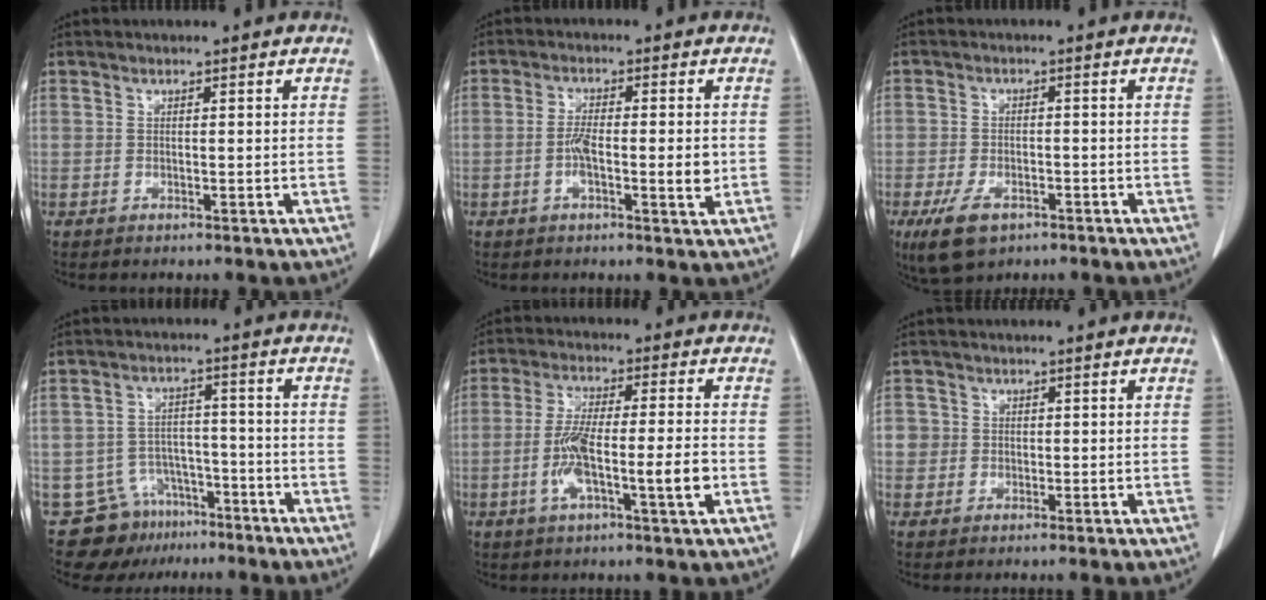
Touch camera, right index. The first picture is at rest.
{"total": 5.8, "force": [-0.9, 1.2, 5.6], "torque": [-0.099, -0.001, -0.019]}
{"total": 5.9, "force": [-3.4, 3.2, 3.6], "torque": [-0.079, -0.006, -0.052]}
{"total": 9.5, "force": [-7.0, 6.3, 1.4], "torque": [-0.026, 0.030, -0.106]}
{"total": 10.2, "force": [-2.5, 1.0, 9.9], "torque": [-0.183, 0.002, -0.047]}
{"total": 2.6, "force": [0.0, 2.6, 0.3], "torque": [0.008, 0.005, -0.002]}